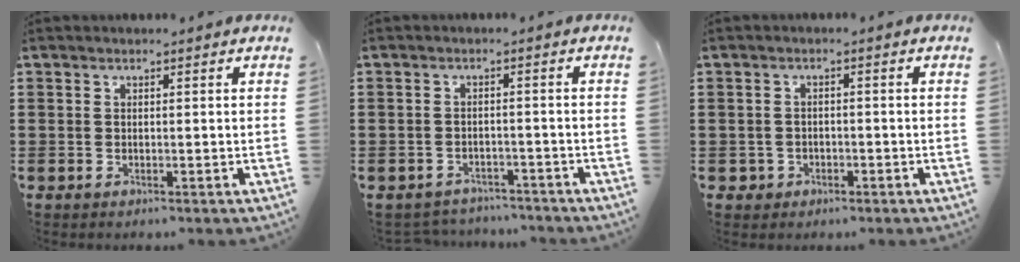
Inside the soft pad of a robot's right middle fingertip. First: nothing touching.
{"total": 2.5, "force": [-2.4, 0.5, -0.1], "torque": [-0.006, 0.000, -0.053]}
{"total": 1.6, "force": [-1.0, 1.2, 0.3], "torque": [-0.010, 0.000, -0.024]}